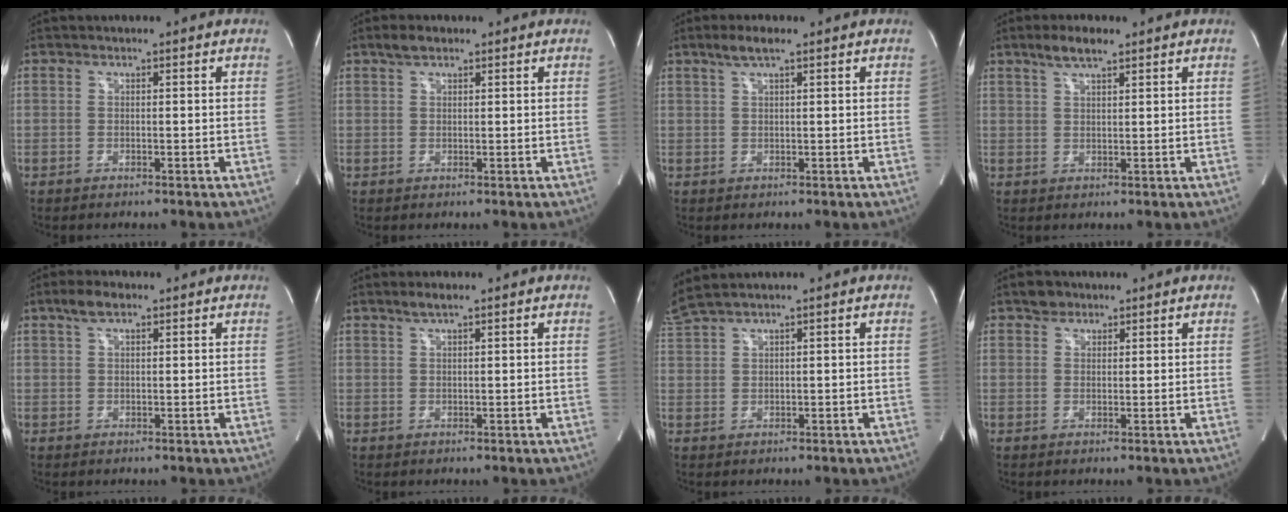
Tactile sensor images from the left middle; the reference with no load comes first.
{"total": 2.3, "force": [1.7, 1.0, 1.3], "torque": [-0.031, 0.011, 0.031]}
{"total": 3.0, "force": [2.0, 0.4, 2.2], "torque": [-0.052, 0.009, 0.041]}
{"total": 4.2, "force": [3.1, 1.0, 2.8], "torque": [-0.060, 0.009, 0.058]}
{"total": 3.1, "force": [2.0, 1.2, 2.0], "torque": [-0.046, 0.012, 0.040]}
{"total": 1.8, "force": [1.4, 0.1, 1.2], "torque": [-0.029, 0.005, 0.029]}
{"total": 4.1, "force": [3.6, -0.7, 2.0], "torque": [-0.059, 0.024, 0.082]}
{"total": 2.2, "force": [1.6, 1.5, 0.3], "torque": [-0.006, 0.007, 0.024]}